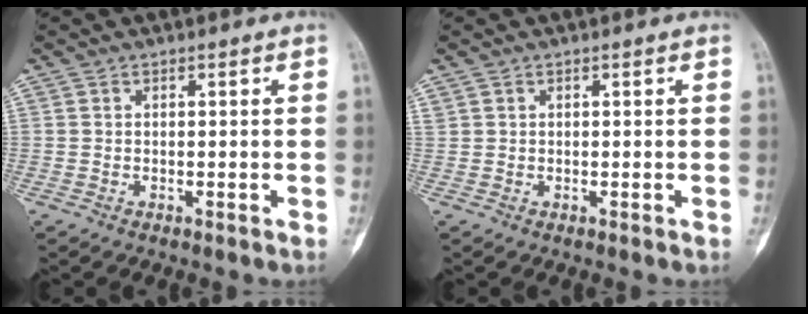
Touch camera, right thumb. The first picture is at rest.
{"total": 0.5, "force": [0.4, 0.4, 0.1], "torque": [0.002, 0.004, 0.007]}